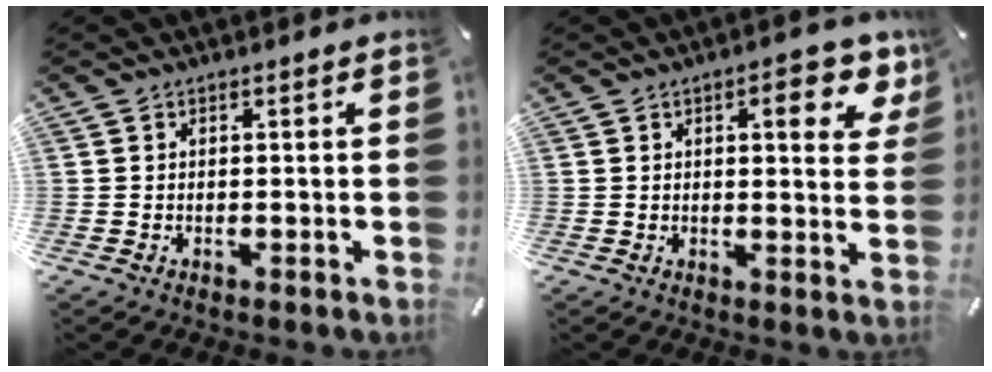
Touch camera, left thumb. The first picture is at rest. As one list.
[{"total": 8.9, "force": [4.2, 3.2, 7.2], "torque": [-0.088, -0.017, 0.062]}]